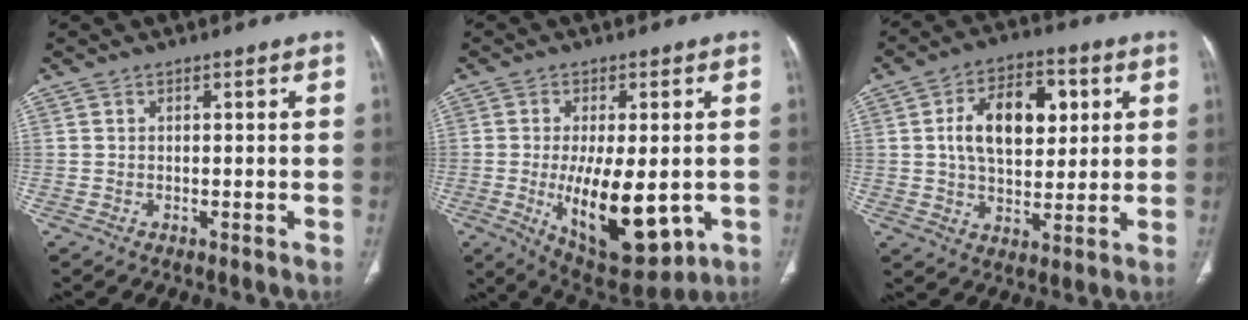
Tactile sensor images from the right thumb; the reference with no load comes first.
{"total": 16.5, "force": [-3.2, 7.2, 14.5], "torque": [-0.216, -0.021, -0.026]}
{"total": 14.3, "force": [3.3, 8.5, 11.0], "torque": [-0.151, 0.005, 0.053]}